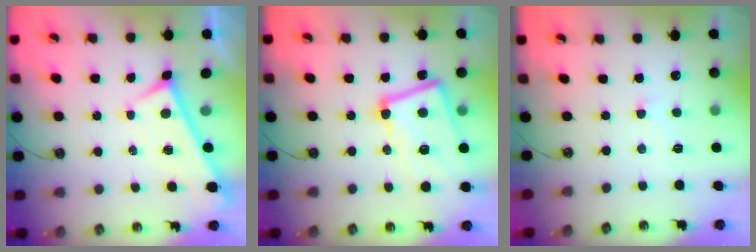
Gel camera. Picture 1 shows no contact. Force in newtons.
{"total": 13.6, "press": 13.4, "slide": 2.8}
{"total": 0.9, "press": 0.3, "slide": 0.9}